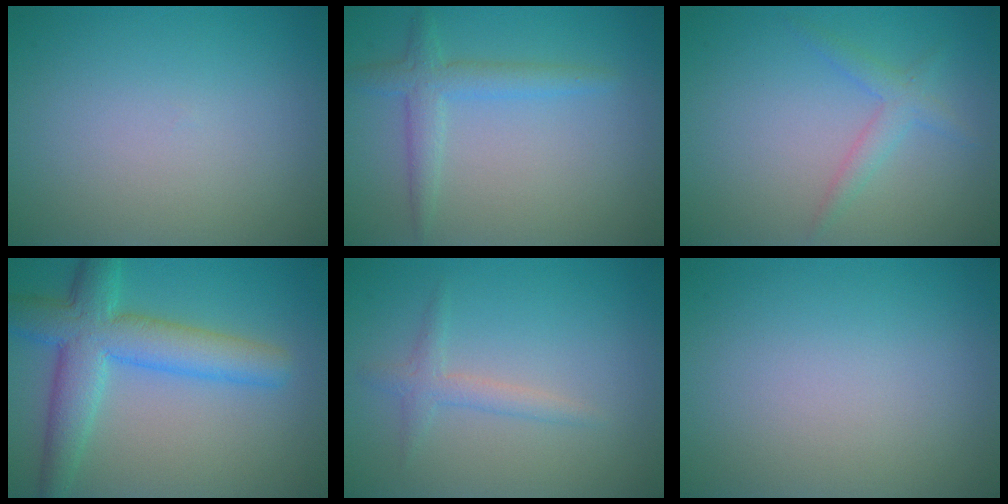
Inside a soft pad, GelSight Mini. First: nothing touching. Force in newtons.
{"total": 2.6, "press": 2.6, "slide": 0.1}
{"total": 1.9, "press": 1.9, "slide": 0.2}
{"total": 6.8, "press": 6.8, "slide": 0.2}
{"total": 1.7, "press": 1.7, "slide": 0.1}
{"total": 0.0}